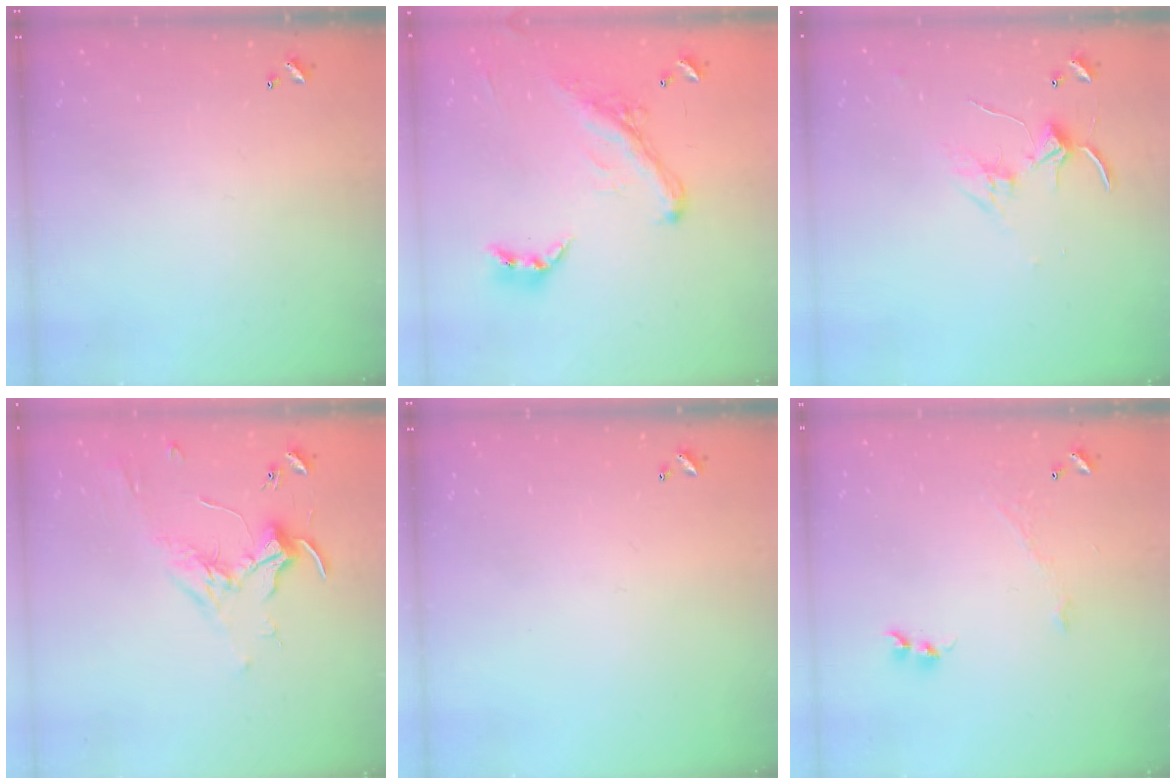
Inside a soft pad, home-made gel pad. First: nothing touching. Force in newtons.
{"total": 5.8, "press": 5.6, "slide": 1.6}
{"total": 2.7, "press": 2.7, "slide": 0.4}
{"total": 1.8, "press": 1.7, "slide": 0.7}
{"total": 0.0}
{"total": 2.9, "press": 2.8, "slide": 0.5}